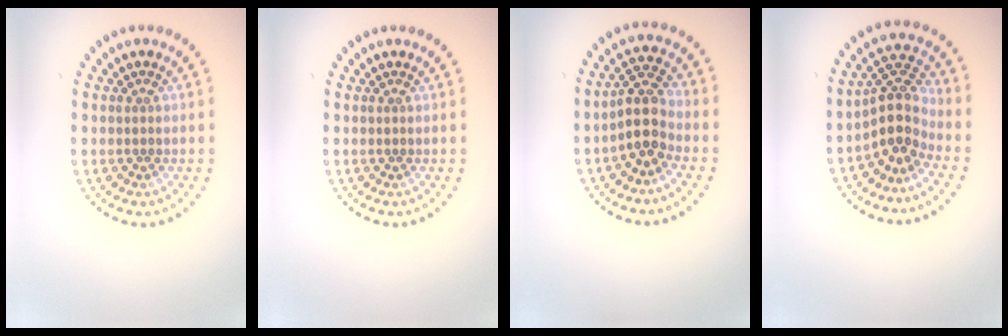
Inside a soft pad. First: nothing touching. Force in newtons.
{"total": 0.0}
{"total": 3.4, "press": 2.8, "slide": 2.0}
{"total": 3.9, "press": 2.8, "slide": 2.7}